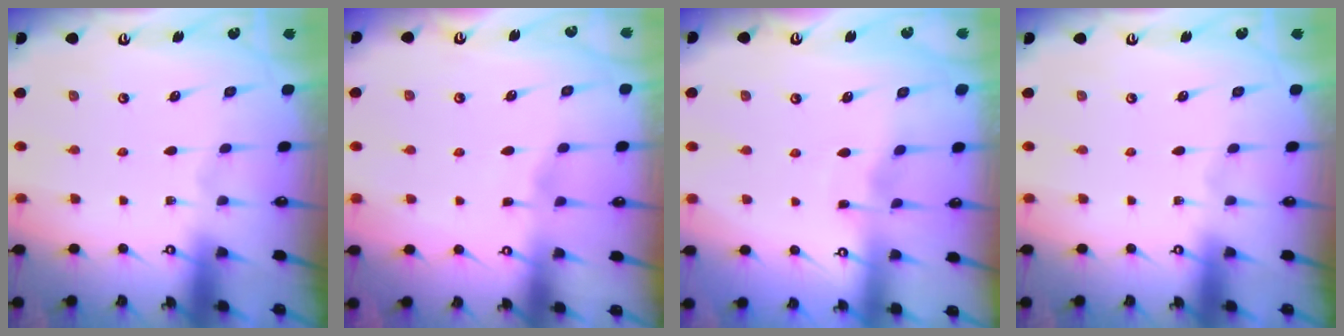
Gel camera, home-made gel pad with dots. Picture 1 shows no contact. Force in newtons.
{"total": 2.8, "press": 2.8, "slide": 0.3}
{"total": 2.9, "press": 2.9, "slide": 0.1}
{"total": 0.0}